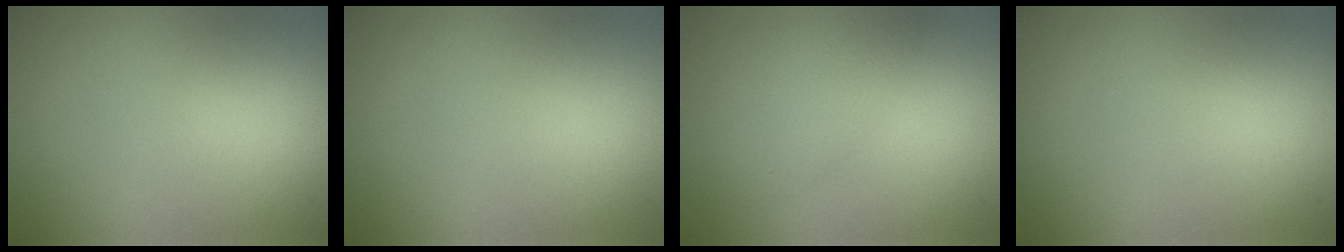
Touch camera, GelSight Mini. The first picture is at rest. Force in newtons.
{"total": 0.0}
{"total": 3.7, "press": 3.7, "slide": 0.0}
{"total": 0.0}